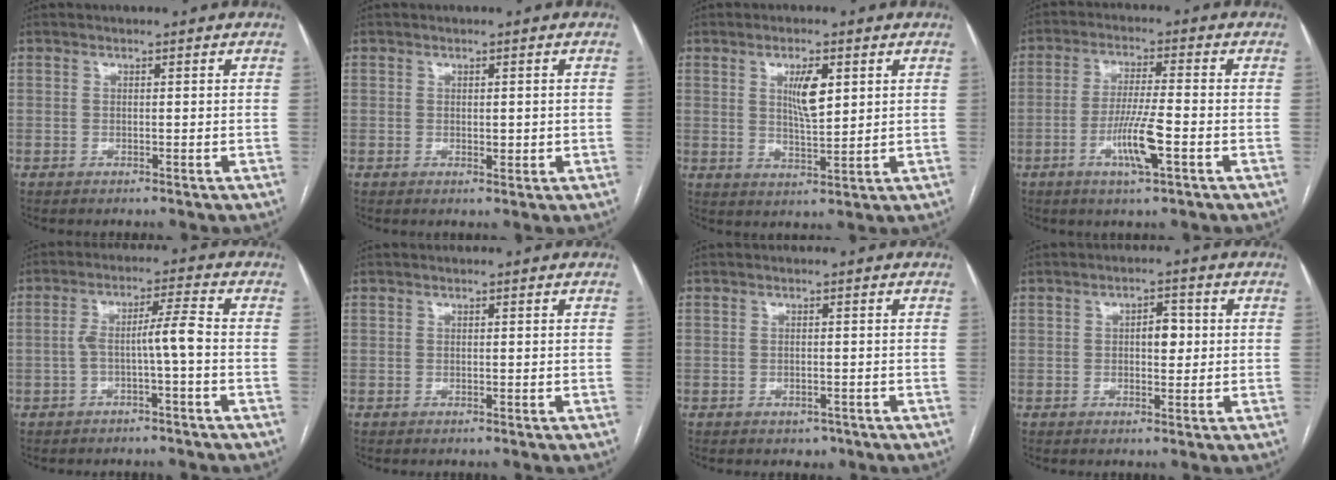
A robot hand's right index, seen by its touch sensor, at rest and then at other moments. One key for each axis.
{"total": 1.3, "fx": -0.2, "fy": 0.6, "fz": 1.1, "tx": -0.014, "ty": -0.002, "tz": 0.001}
{"total": 5.6, "fx": 1.9, "fy": 1.3, "fz": 5.0, "tx": -0.091, "ty": -0.004, "tz": 0.037}
{"total": 7.5, "fx": -3.0, "fy": -0.1, "fz": 6.9, "tx": -0.132, "ty": -0.009, "tz": -0.055}
{"total": 5.0, "fx": -1.6, "fy": -0.5, "fz": 4.7, "tx": -0.086, "ty": 0.022, "tz": -0.024}
{"total": 0.0}
{"total": 1.7, "fx": -1.1, "fy": 1.1, "fz": 0.7, "tx": -0.010, "ty": 0.001, "tz": -0.007}
{"total": 3.3, "fx": 0.3, "fy": 1.7, "fz": 2.9, "tx": -0.043, "ty": 0.009, "tz": 0.005}